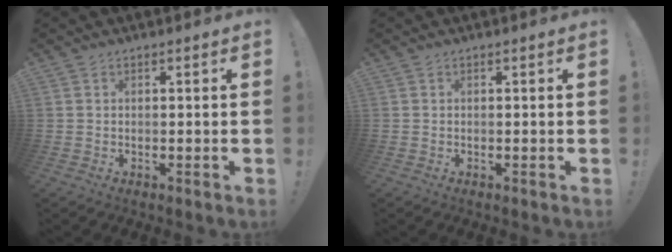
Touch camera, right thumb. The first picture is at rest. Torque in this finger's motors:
{"motor_torque": [0.00, 0.00, 0.00, 0.00, 0.00]}